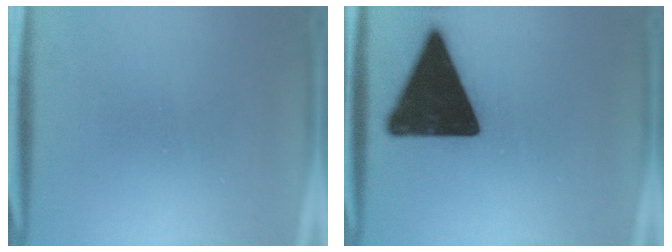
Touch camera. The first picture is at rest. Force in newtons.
{"total": 19.9}